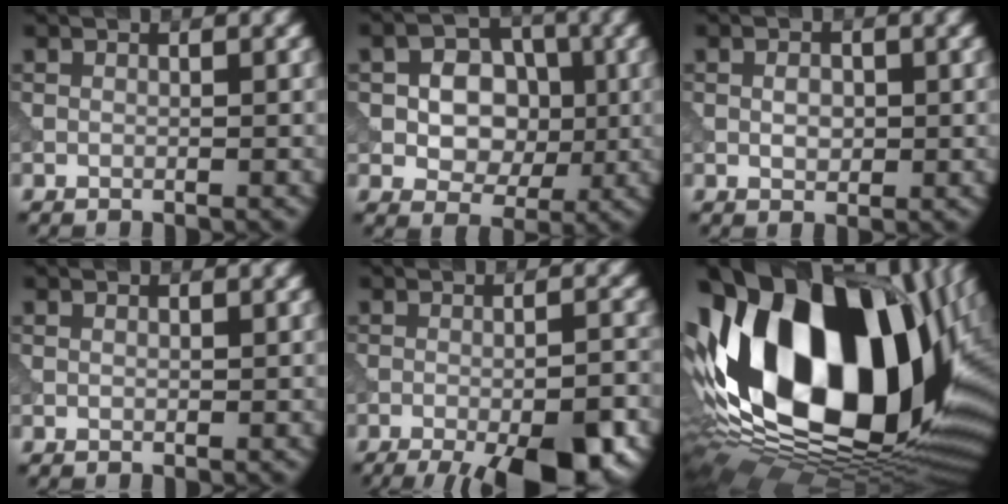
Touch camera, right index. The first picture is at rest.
{"total": 6.6, "force": [0.3, 5.3, 3.9], "torque": [-0.048, 0.013, -0.007]}
{"total": 1.5, "force": [-0.2, 1.0, 1.1], "torque": [-0.020, -0.001, -0.004]}
{"total": 0.0}
{"total": 9.3, "force": [-5.2, 2.2, 7.4], "torque": [-0.104, -0.013, -0.076]}
{"total": 21.9, "force": [2.7, 13.0, 17.5], "torque": [-0.348, -0.007, 0.052]}